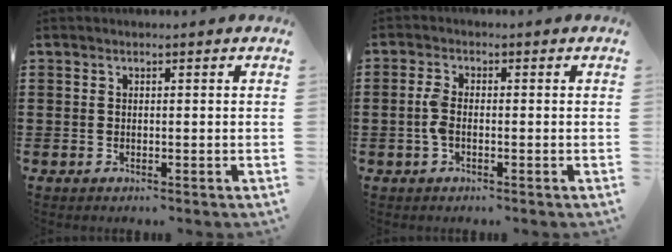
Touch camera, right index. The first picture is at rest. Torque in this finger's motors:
{"motor_torque": [0.88, 0.00, 0.32, 0.08]}